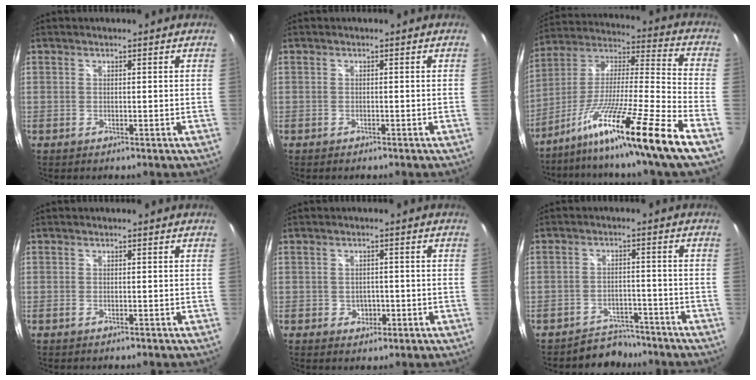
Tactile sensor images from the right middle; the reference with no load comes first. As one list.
[{"total": 0.8, "force": [-0.8, 0.3, 0.2], "torque": [-0.007, -0.003, -0.015]}, {"total": 21.8, "force": [-14.8, -2.6, 15.8], "torque": [-0.250, -0.046, -0.256]}, {"total": 0.6, "force": [-0.5, 0.2, 0.3], "torque": [-0.005, -0.002, -0.011]}, {"total": 3.2, "force": [-0.9, 2.7, 1.4], "torque": [-0.026, 0.001, -0.007]}, {"total": 6.2, "force": [-5.6, 2.6, 0.1], "torque": [-0.010, 0.009, -0.080]}]